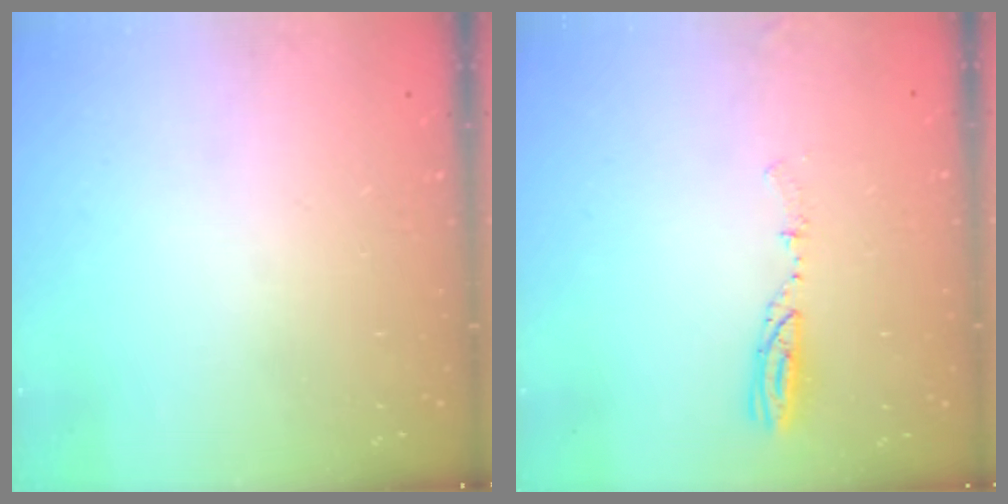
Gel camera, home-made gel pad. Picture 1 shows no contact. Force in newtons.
{"total": 4.8, "press": 4.7, "slide": 1.0}